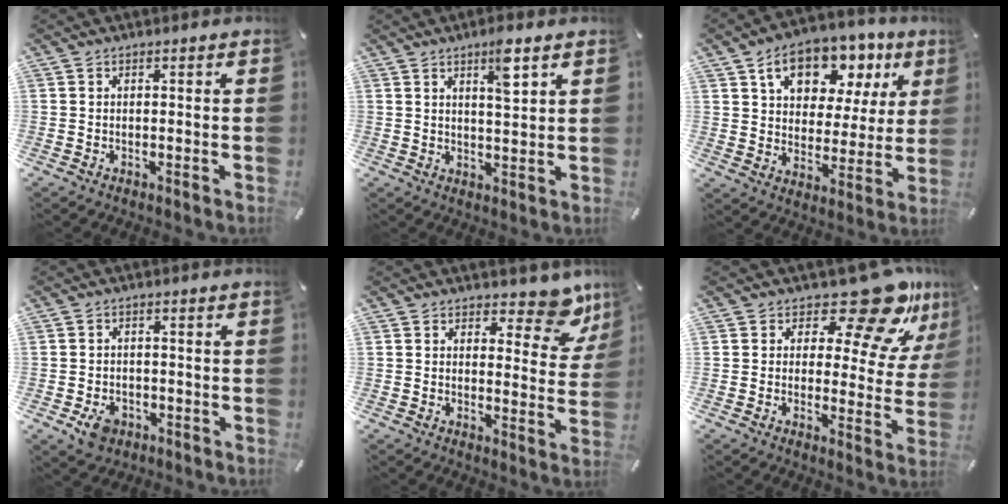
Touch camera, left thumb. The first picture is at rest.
{"total": 6.3, "force": [3.8, 1.3, 4.9], "torque": [-0.074, -0.018, 0.057]}
{"total": 13.9, "force": [8.0, 9.2, 6.6], "torque": [-0.103, -0.042, 0.141]}
{"total": 5.0, "force": [-2.2, 3.8, 2.4], "torque": [-0.040, 0.006, -0.041]}
{"total": 10.0, "force": [7.4, 4.6, 4.8], "torque": [-0.036, -0.058, 0.126]}
{"total": 16.6, "force": [11.3, 6.7, 10.1], "torque": [-0.133, -0.086, 0.187]}